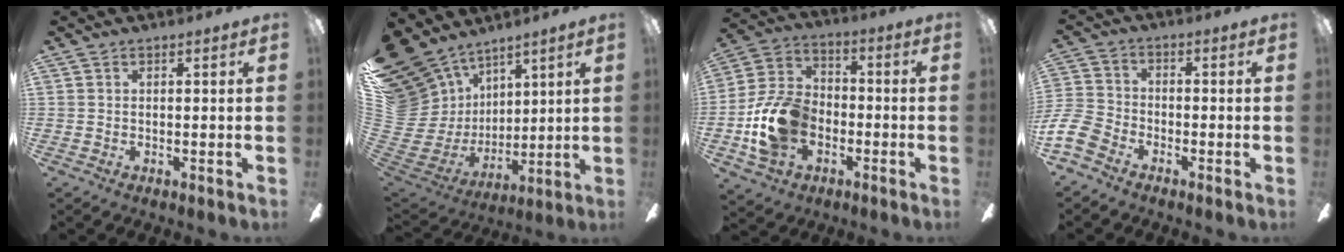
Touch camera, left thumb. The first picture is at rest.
{"total": 19.3, "force": [11.5, 14.2, 6.2], "torque": [-0.180, -0.086, 0.245]}
{"total": 14.8, "force": [-4.4, 10.8, 9.1], "torque": [-0.203, 0.029, -0.081]}
{"total": 8.1, "force": [-4.9, 5.1, 3.8], "torque": [-0.098, 0.023, -0.094]}